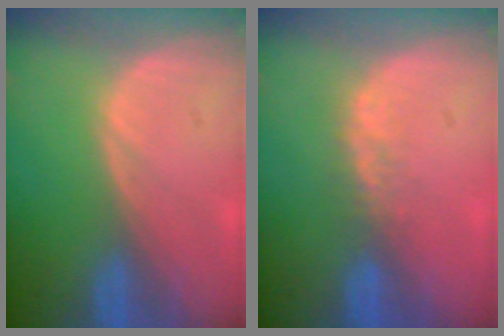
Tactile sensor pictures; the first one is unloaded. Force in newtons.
{"total": 2.5, "press": 1.9, "slide": 1.5}